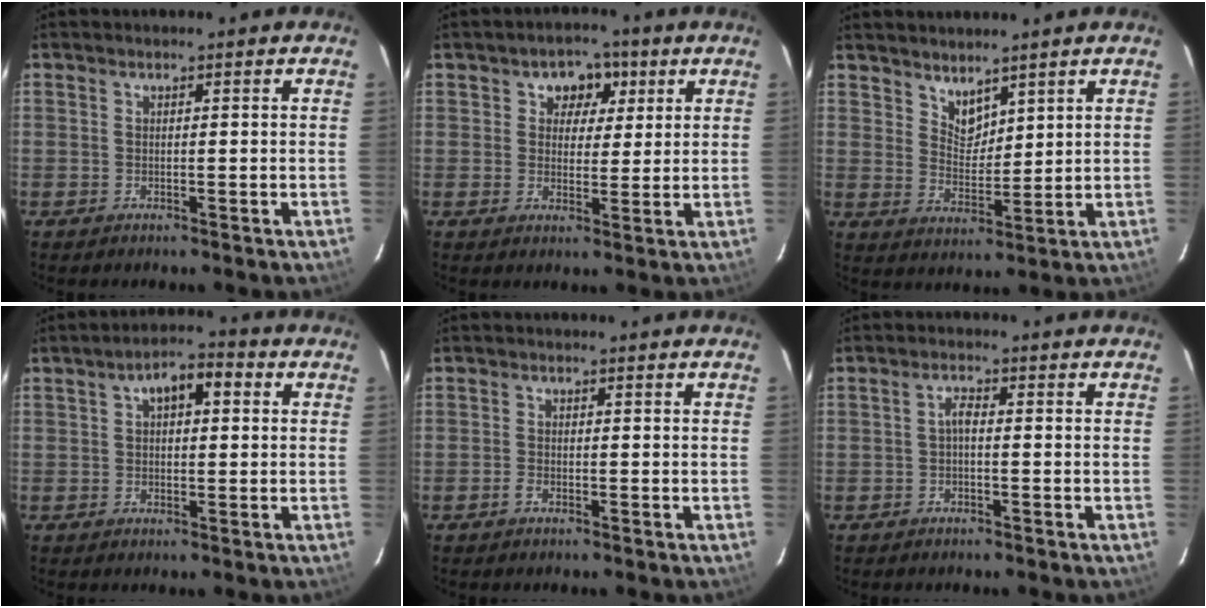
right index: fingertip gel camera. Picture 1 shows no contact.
{"total": 5.6, "force": [2.2, 4.6, 2.2], "torque": [-0.022, 0.013, 0.032]}
{"total": 4.9, "force": [4.1, 2.3, 1.5], "torque": [-0.018, -0.003, 0.079]}
{"total": 6.1, "force": [1.8, 3.1, 4.9], "torque": [-0.081, 0.025, 0.030]}
{"total": 1.1, "force": [-0.8, 0.5, 0.5], "torque": [-0.012, 0.000, -0.017]}
{"total": 1.6, "force": [-0.5, 0.5, 1.4], "torque": [-0.029, 0.007, -0.011]}